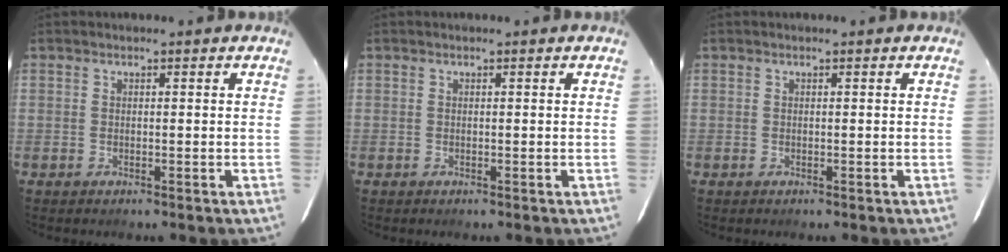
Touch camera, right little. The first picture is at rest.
{"total": 0.0}
{"total": 0.0}